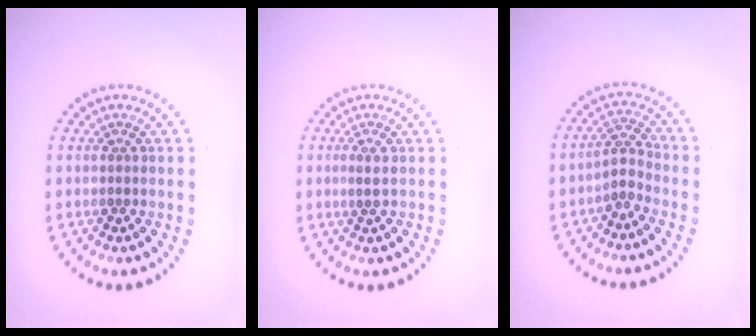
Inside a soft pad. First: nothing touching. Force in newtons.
{"total": 0.8, "press": 0.8, "slide": 0.3}
{"total": 2.1, "press": 1.5, "slide": 1.4}